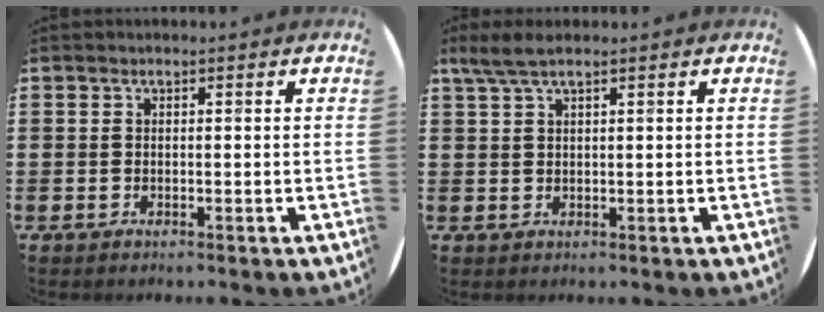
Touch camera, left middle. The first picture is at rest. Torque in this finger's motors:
{"motor_torque": [0.63, -0.53, 0.11, 0.09]}